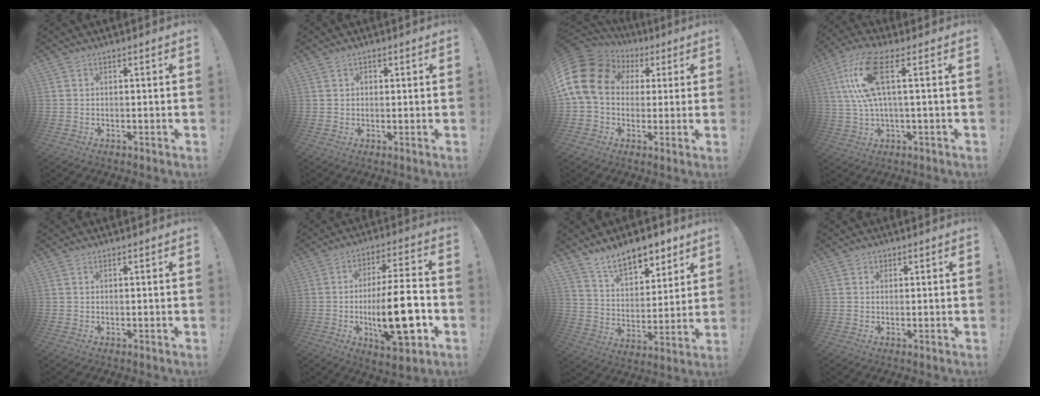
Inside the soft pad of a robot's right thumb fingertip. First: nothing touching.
{"total": 1.3, "force": [0.4, 1.2, 0.3], "torque": [-0.004, 0.001, 0.007]}
{"total": 18.5, "force": [4.5, 14.0, 11.2], "torque": [-0.204, -0.013, 0.089]}
{"total": 14.5, "force": [3.8, 4.6, 13.2], "torque": [-0.254, -0.001, 0.061]}
{"total": 0.0}
{"total": 20.6, "force": [-4.4, 6.2, 19.2], "torque": [-0.316, 0.008, -0.069]}
{"total": 12.3, "force": [9.8, 5.8, 4.6], "torque": [-0.077, -0.070, 0.184]}
{"total": 1.1, "force": [0.6, 0.9, 0.2], "torque": [0.000, 0.000, 0.011]}